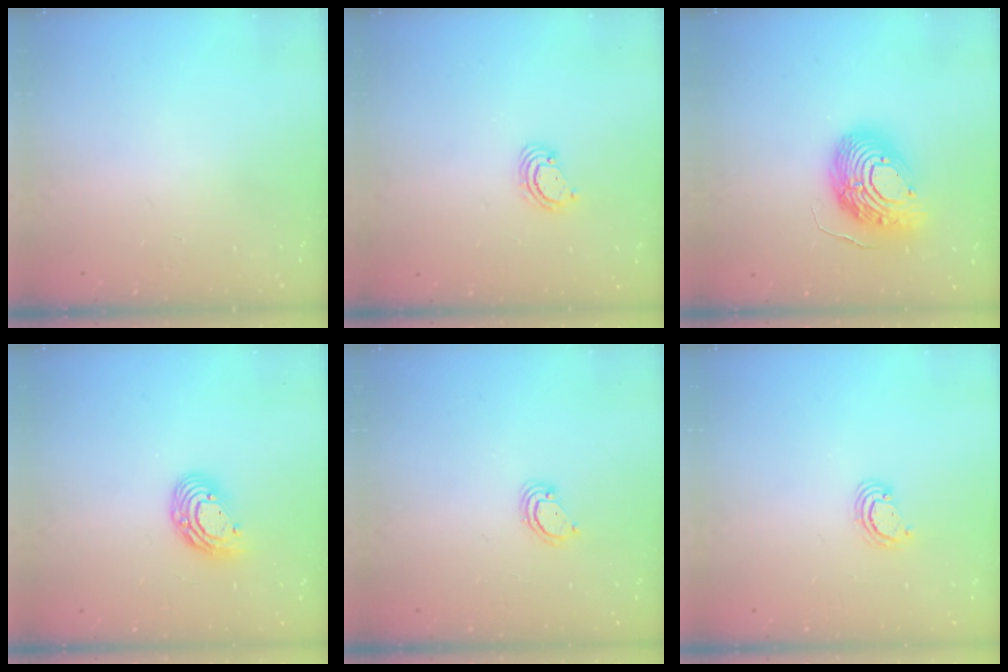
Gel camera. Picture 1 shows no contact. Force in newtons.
{"total": 2.9, "press": 2.9, "slide": 0.3}
{"total": 17.3, "press": 17.2, "slide": 1.6}
{"total": 9.8, "press": 9.8, "slide": 0.9}
{"total": 3.6, "press": 3.6, "slide": 0.3}
{"total": 3.1, "press": 3.1, "slide": 0.3}